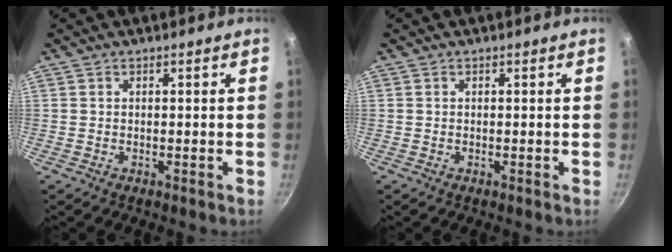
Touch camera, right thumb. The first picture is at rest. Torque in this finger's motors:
{"motor_torque": [-0.16, 0.15, 0.05, -0.05, 0.03]}